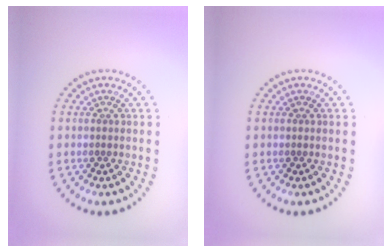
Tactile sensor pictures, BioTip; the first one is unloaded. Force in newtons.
{"total": 0.0}